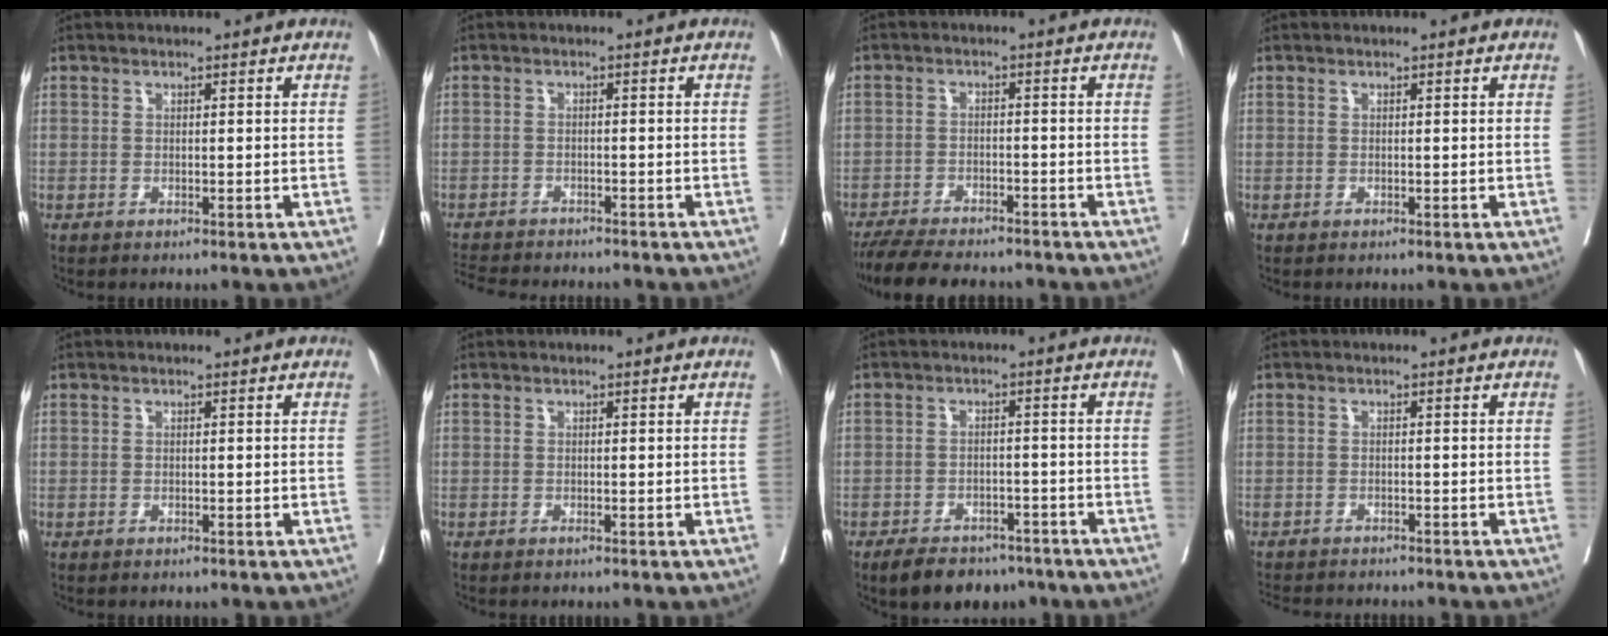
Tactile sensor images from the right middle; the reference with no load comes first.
{"total": 10.3, "force": [-9.6, 1.7, 3.5], "torque": [-0.067, -0.012, -0.134]}
{"total": 11.8, "force": [-10.6, 2.4, 4.7], "torque": [-0.083, -0.012, -0.157]}
{"total": 0.0}
{"total": 0.0}
{"total": 0.0}
{"total": 9.2, "force": [-7.1, 4.5, 3.6], "torque": [-0.048, 0.003, -0.102]}
{"total": 9.1, "force": [-8.5, 1.7, 3.0], "torque": [-0.051, -0.012, -0.112]}